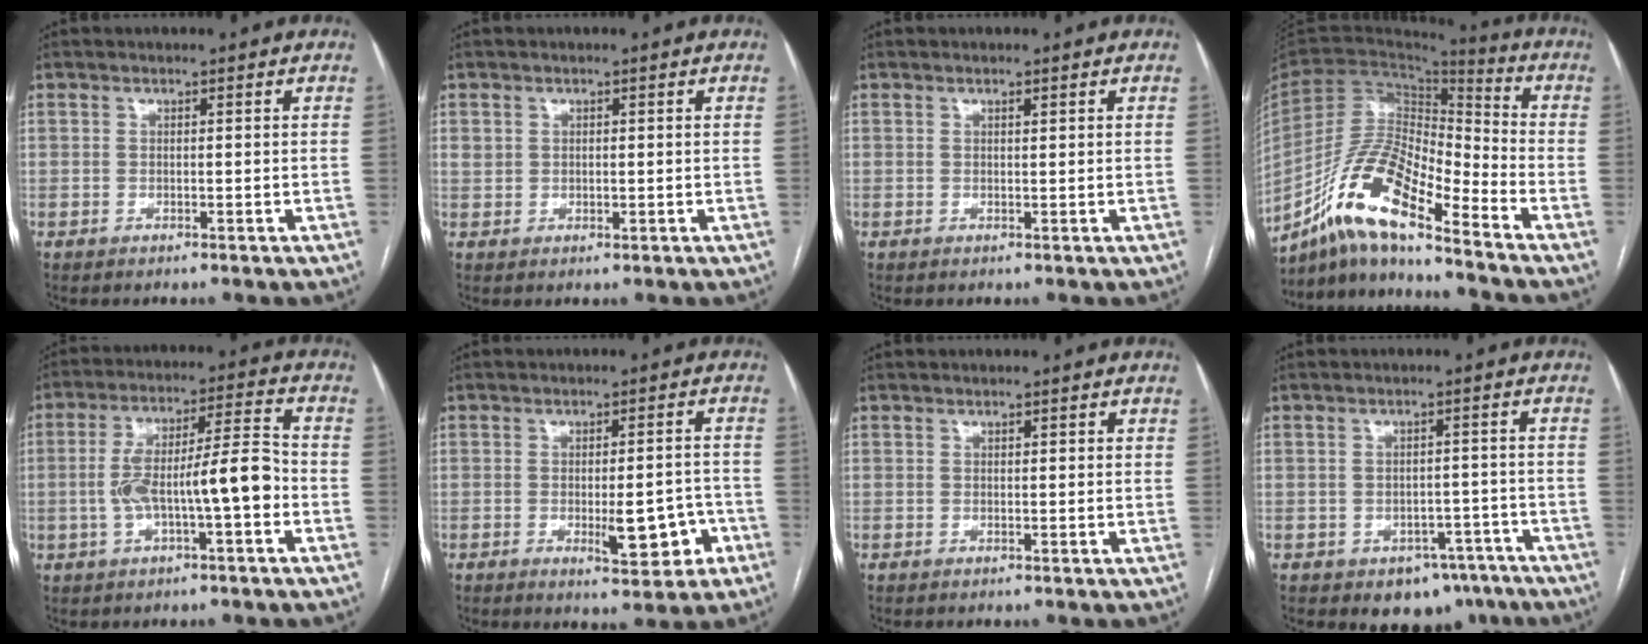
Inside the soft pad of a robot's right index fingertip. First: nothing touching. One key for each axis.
{"total": 1.9, "fx": 0.8, "fy": 1.6, "fz": 0.6, "tx": -0.008, "ty": 0.005, "tz": 0.015}
{"total": 0.5, "fx": 0.3, "fy": 0.0, "fz": 0.4, "tx": -0.008, "ty": -0.001, "tz": 0.006}
{"total": 14.8, "fx": -10.3, "fy": 2.8, "fz": 10.2, "tx": -0.198, "ty": 0.011, "tz": -0.188}
{"total": 11.7, "fx": -2.5, "fy": 2.1, "fz": 11.3, "tx": -0.203, "ty": 0.029, "tz": -0.038}
{"total": 7.3, "fx": -2.6, "fy": 2.3, "fz": 6.4, "tx": -0.074, "ty": 0.004, "tz": -0.027}
{"total": 0.9, "fx": 0.5, "fy": 0.3, "fz": 0.7, "tx": -0.009, "ty": 0.003, "tz": 0.004}
{"total": 7.5, "fx": -5.1, "fy": 5.0, "fz": 2.4, "tx": -0.005, "ty": 0.023, "tz": -0.061}